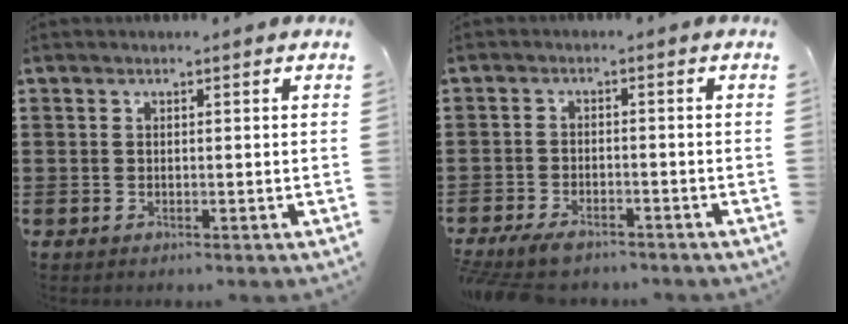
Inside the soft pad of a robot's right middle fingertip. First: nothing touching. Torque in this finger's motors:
{"motor_torque": [2.14, 0.00, 0.76, 0.21]}